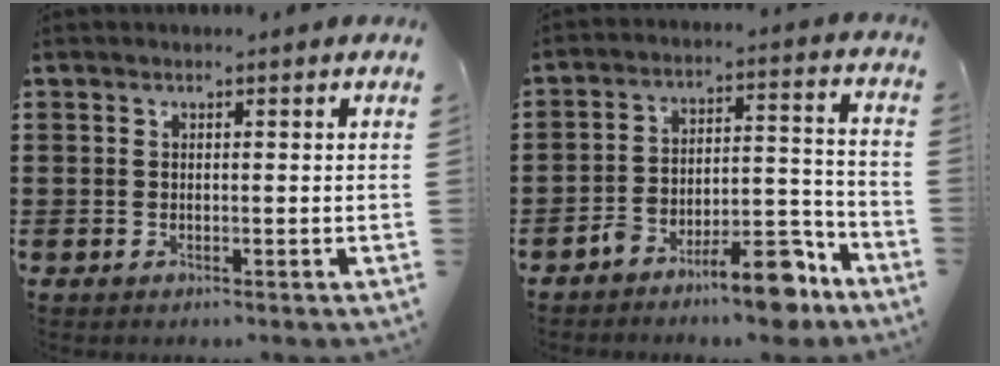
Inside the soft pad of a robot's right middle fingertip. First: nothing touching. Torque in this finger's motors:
{"motor_torque": [1.09, -1.05, 0.20, 0.09]}